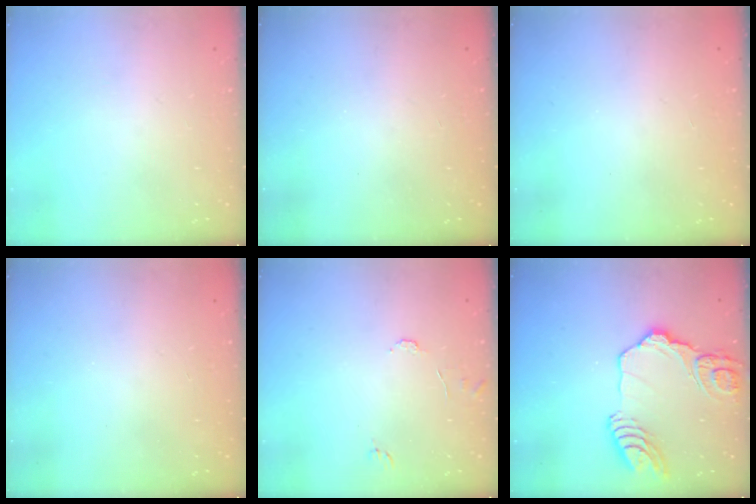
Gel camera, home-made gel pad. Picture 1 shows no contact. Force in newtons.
{"total": 0.0}
{"total": 0.0}
{"total": 0.0}
{"total": 7.2, "press": 7.1, "slide": 0.7}
{"total": 18.6, "press": 18.5, "slide": 2.1}